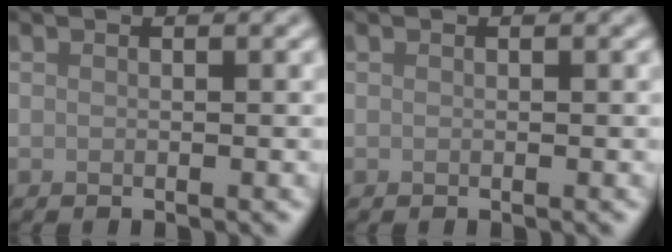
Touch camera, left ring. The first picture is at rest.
{"total": 0.0}